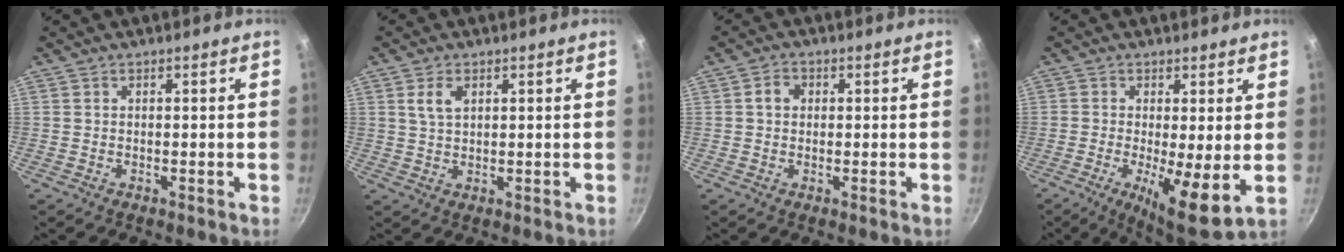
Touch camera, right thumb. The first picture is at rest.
{"total": 3.7, "force": [1.5, 2.1, 2.7], "torque": [-0.046, -0.001, 0.029]}
{"total": 2.8, "force": [0.5, 2.3, 1.5], "torque": [-0.014, 0.007, 0.003]}
{"total": 10.2, "force": [-1.1, 2.6, 9.8], "torque": [-0.155, -0.022, -0.012]}